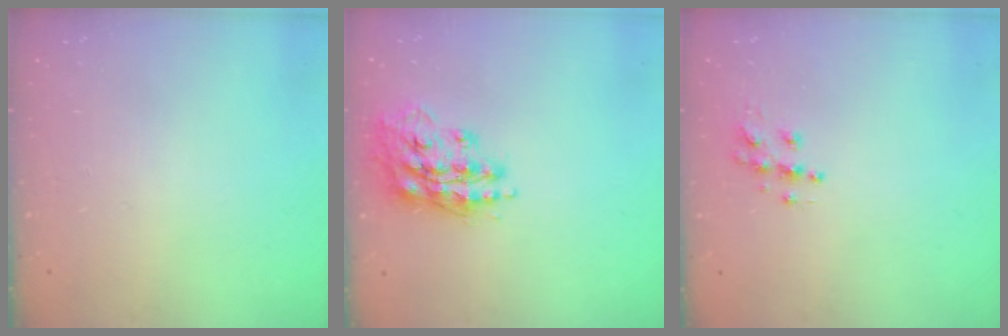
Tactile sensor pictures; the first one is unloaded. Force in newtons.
{"total": 15.5, "press": 15.5, "slide": 1.4}
{"total": 6.1, "press": 6.1, "slide": 0.3}